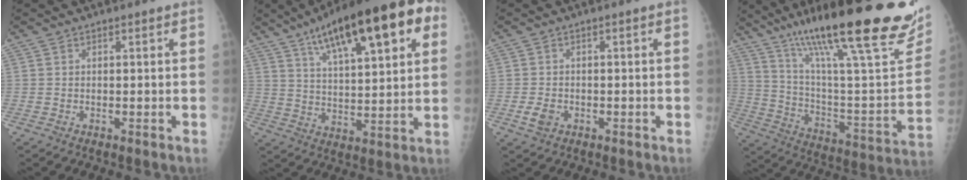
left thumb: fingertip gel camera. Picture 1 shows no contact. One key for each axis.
{"total": 24.0, "fx": 11.2, "fy": 7.7, "fz": 19.7, "tx": -0.278, "ty": 0.001, "tz": 0.172}
{"total": 2.8, "fx": -1.1, "fy": 2.0, "fz": 1.7, "tx": -0.031, "ty": 0.004, "tz": -0.018}
{"total": 34.7, "fx": 22.8, "fy": 6.4, "fz": 25.3, "tx": -0.344, "ty": -0.063, "tz": 0.353}